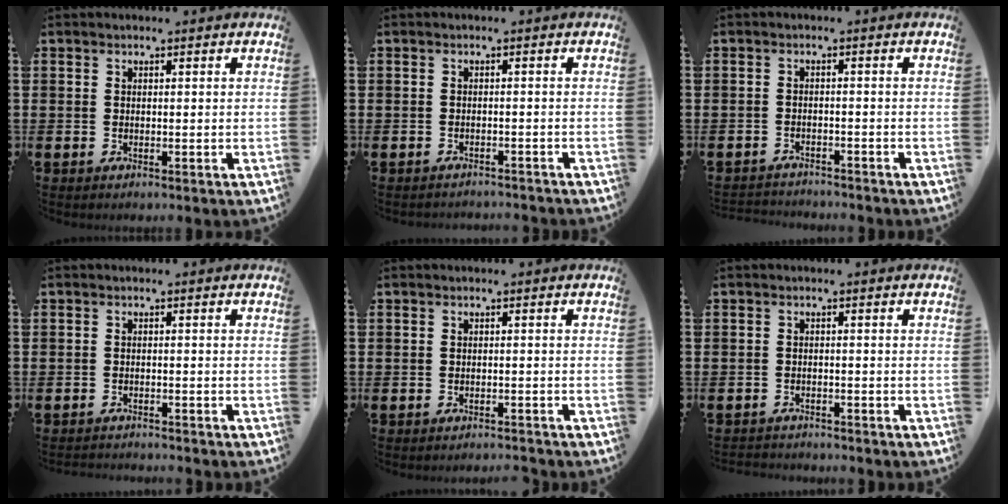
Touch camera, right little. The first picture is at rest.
{"total": 1.0, "force": [-1.0, 0.0, -0.1], "torque": [-0.001, 0.002, -0.021]}
{"total": 1.8, "force": [-1.7, 0.0, -0.2], "torque": [-0.001, 0.003, -0.039]}
{"total": 1.1, "force": [-1.1, -0.1, -0.1], "torque": [-0.001, 0.001, -0.023]}
{"total": 0.9, "force": [-0.9, -0.1, 0.0], "torque": [-0.001, 0.000, -0.018]}
{"total": 1.2, "force": [-1.2, 0.1, -0.2], "torque": [-0.001, 0.003, -0.028]}